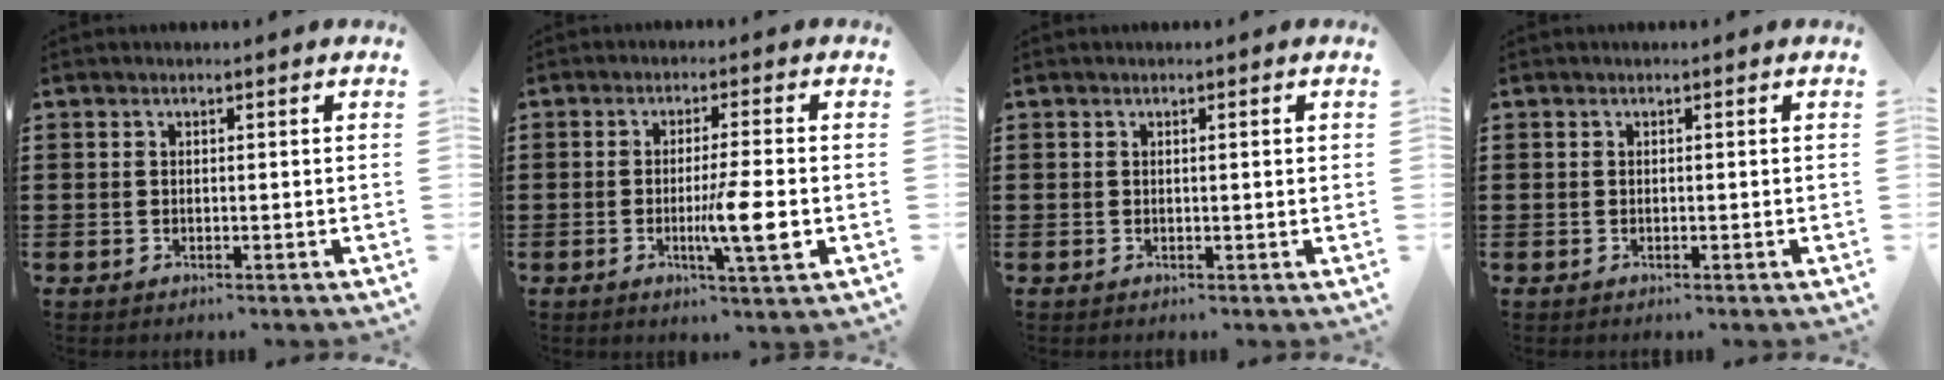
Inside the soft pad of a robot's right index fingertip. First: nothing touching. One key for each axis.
{"total": 7.7, "fx": -1.7, "fy": 0.5, "fz": 7.5, "tx": -0.128, "ty": -0.013, "tz": -0.029}
{"total": 0.7, "fx": 0.1, "fy": 0.0, "fz": 0.7, "tx": -0.011, "ty": -0.001, "tz": 0.001}
{"total": 0.0}